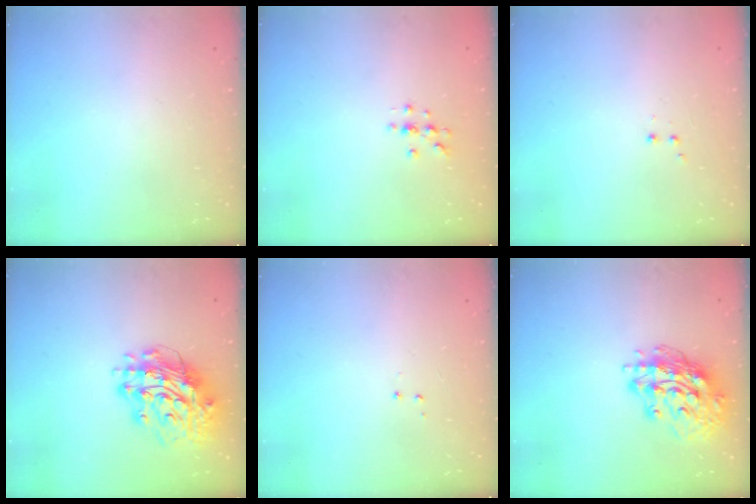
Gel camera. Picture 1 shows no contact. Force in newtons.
{"total": 4.2, "press": 4.2, "slide": 0.5}
{"total": 2.0, "press": 1.8, "slide": 0.9}
{"total": 15.8, "press": 15.7, "slide": 1.7}
{"total": 3.5, "press": 3.5, "slide": 0.5}
{"total": 15.9, "press": 15.9, "slide": 1.5}